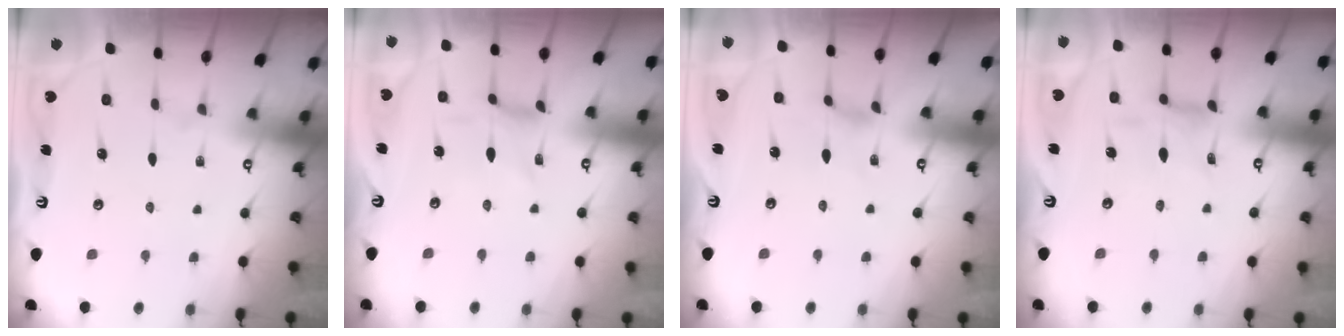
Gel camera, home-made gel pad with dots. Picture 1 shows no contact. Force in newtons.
{"total": 0.0}
{"total": 1.5, "press": 1.5, "slide": 0.3}
{"total": 3.1, "press": 3.1, "slide": 0.4}